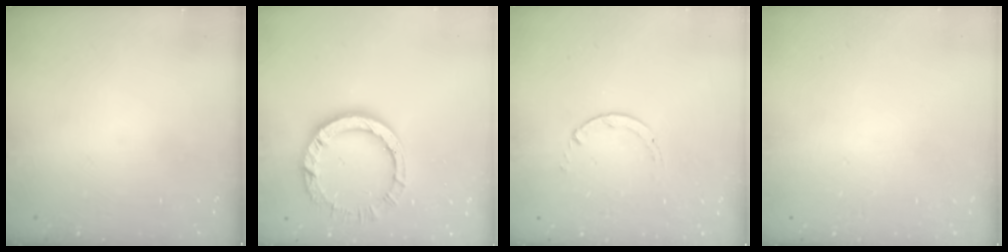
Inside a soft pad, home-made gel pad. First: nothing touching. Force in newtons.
{"total": 10.2, "press": 10.2, "slide": 0.9}
{"total": 0.6, "press": 0.5, "slide": 0.1}
{"total": 2.6, "press": 2.6, "slide": 0.2}